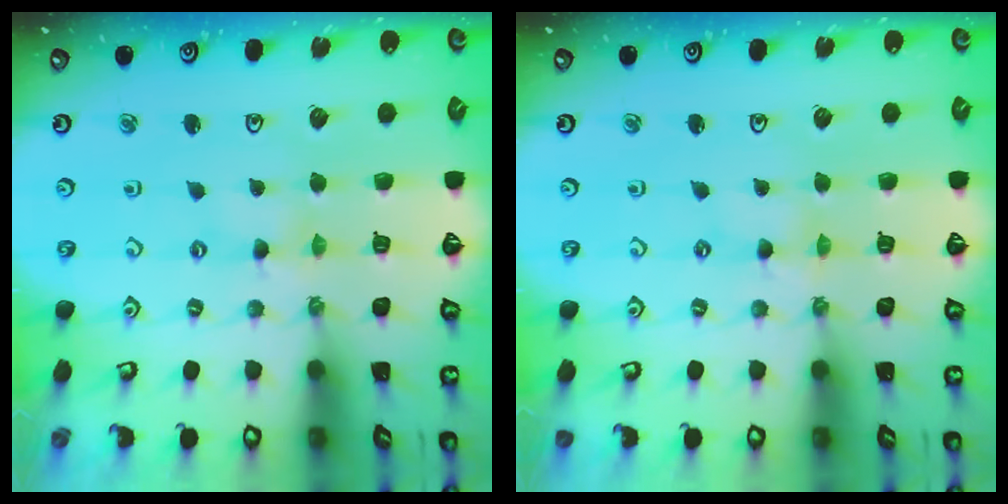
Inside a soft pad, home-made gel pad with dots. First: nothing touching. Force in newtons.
{"total": 0.0}